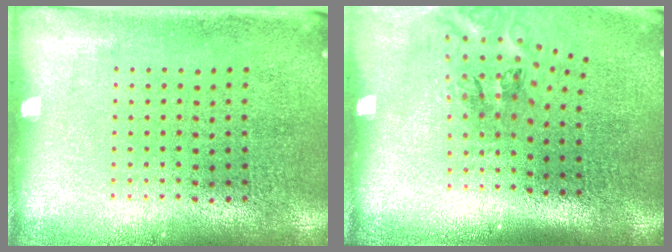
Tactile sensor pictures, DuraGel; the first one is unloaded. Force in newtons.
{"total": 1.7, "press": 1.2, "slide": 1.3}